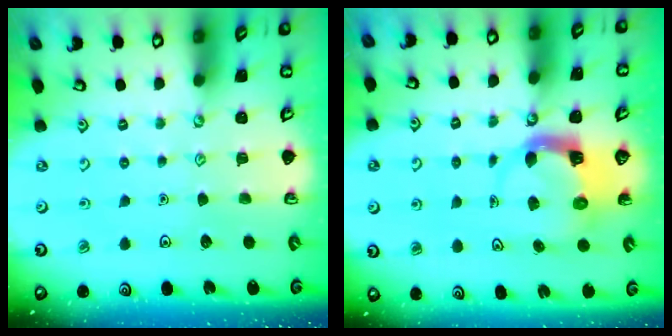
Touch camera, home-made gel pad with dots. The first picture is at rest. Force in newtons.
{"total": 4.0, "press": 4.0, "slide": 0.4}